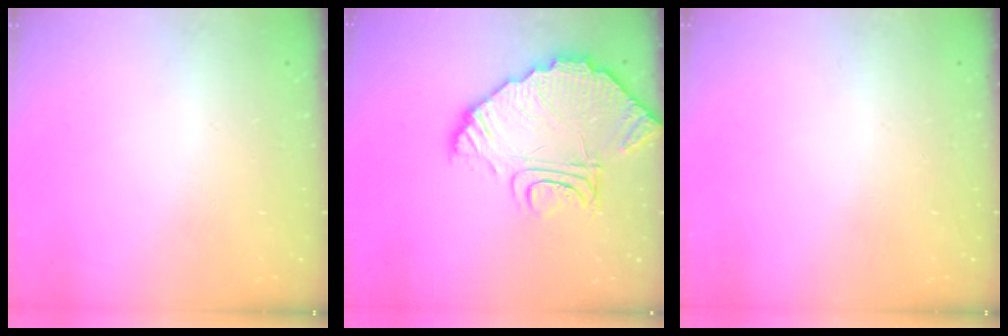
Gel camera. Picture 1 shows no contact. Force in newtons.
{"total": 16.5, "press": 16.4, "slide": 1.6}
{"total": 0.0}